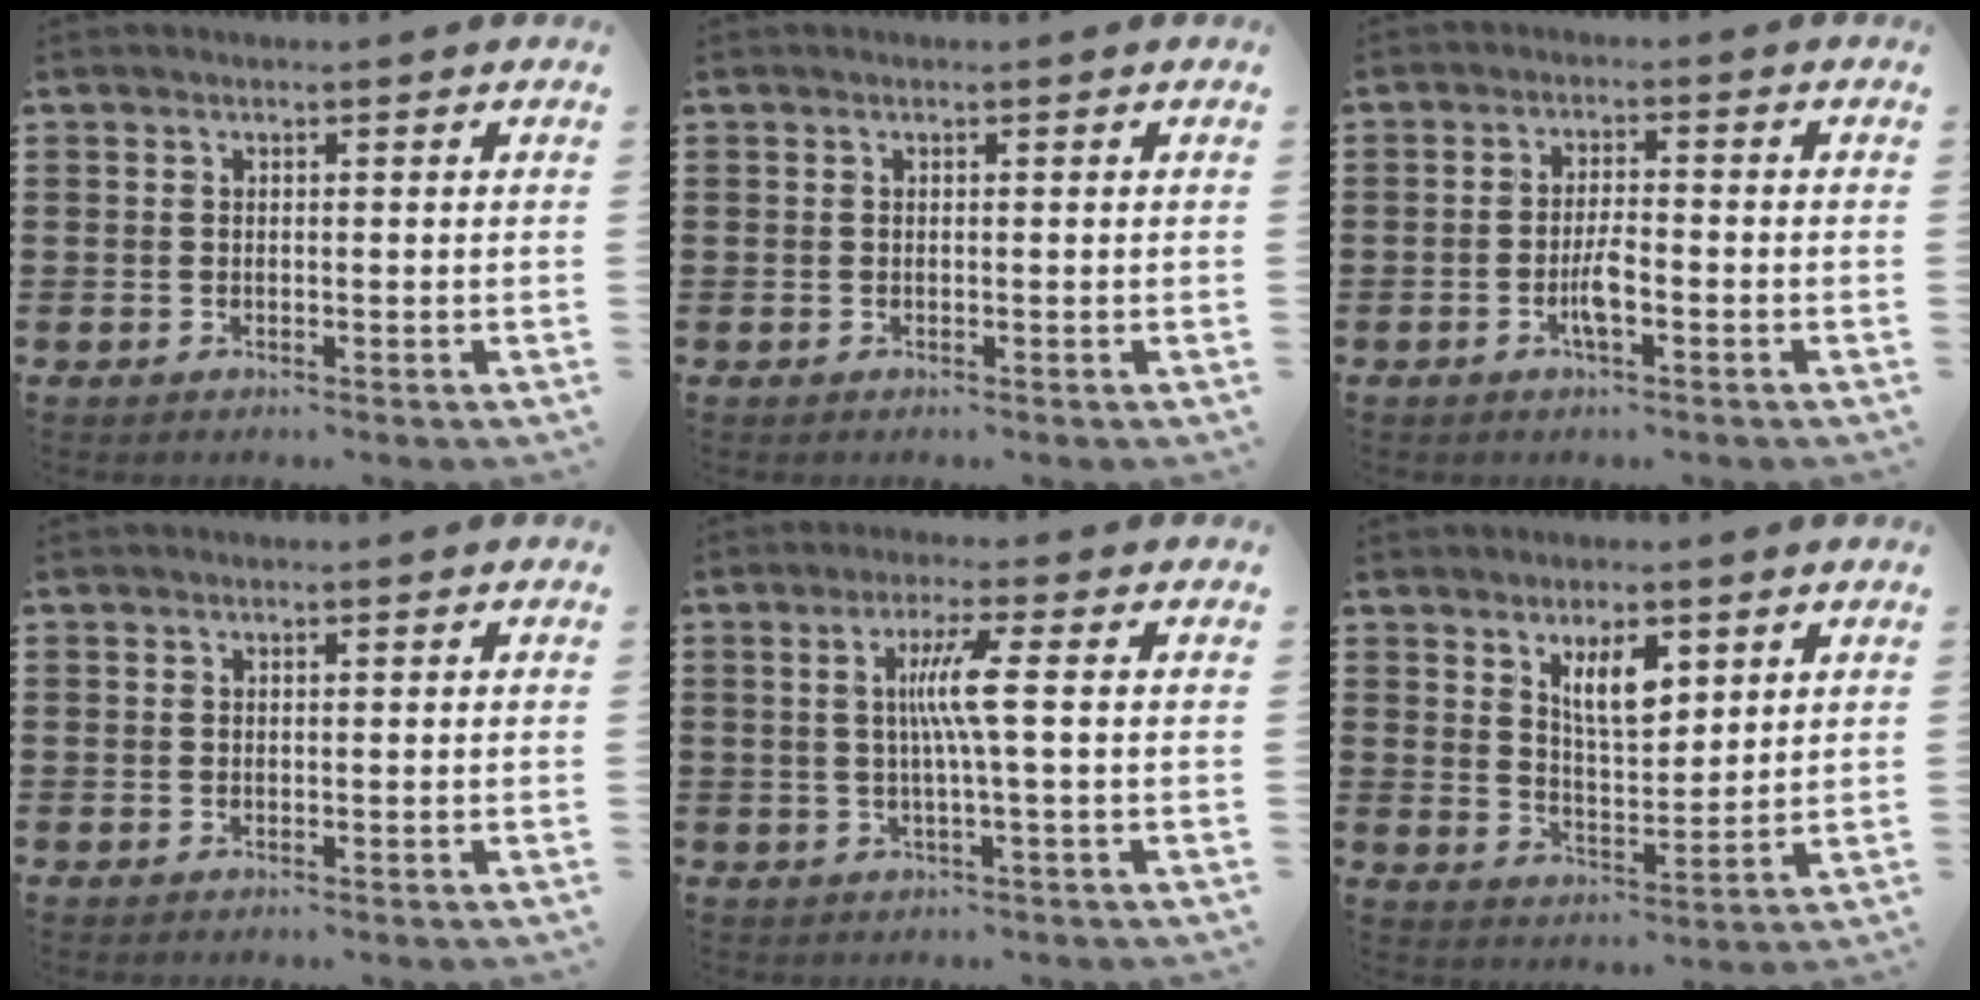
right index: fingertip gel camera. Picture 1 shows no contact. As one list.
[{"total": 0.0}, {"total": 3.6, "force": [-1.5, 0.7, 3.2], "torque": [-0.070, -0.003, -0.032]}, {"total": 0.0}, {"total": 6.0, "force": [0.5, -0.6, 5.9], "torque": [-0.113, -0.006, 0.001]}, {"total": 6.4, "force": [3.3, 2.6, 4.8], "torque": [-0.088, 0.001, 0.055]}]